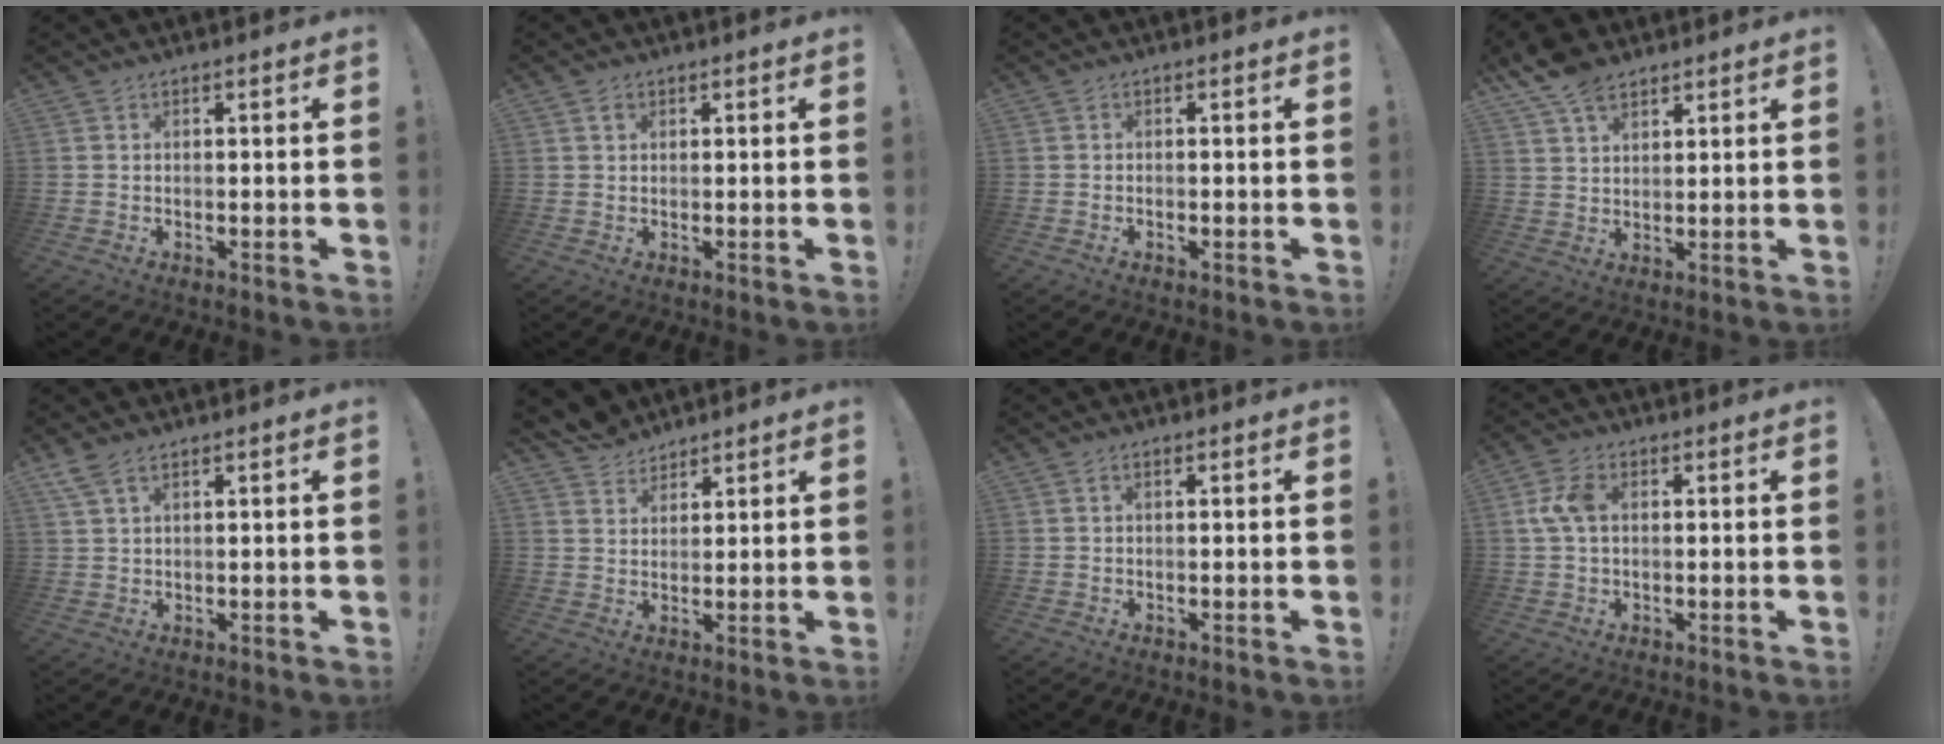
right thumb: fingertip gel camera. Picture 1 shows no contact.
{"total": 1.5, "force": [1.0, 1.1, 0.5], "torque": [0.004, -0.004, 0.015]}
{"total": 0.5, "force": [-0.4, 0.4, 0.1], "torque": [-0.006, 0.003, -0.005]}
{"total": 8.6, "force": [6.1, 4.6, 3.9], "torque": [-0.060, -0.032, 0.117]}
{"total": 4.4, "force": [3.1, 1.9, 2.6], "torque": [-0.056, -0.006, 0.060]}
{"total": 6.1, "force": [5.3, 2.9, 0.6], "torque": [-0.016, -0.035, 0.105]}
{"total": 0.6, "force": [0.2, 0.4, 0.5], "torque": [-0.002, -0.001, 0.001]}
{"total": 7.7, "force": [1.3, 5.1, 5.6], "torque": [-0.114, 0.012, 0.029]}